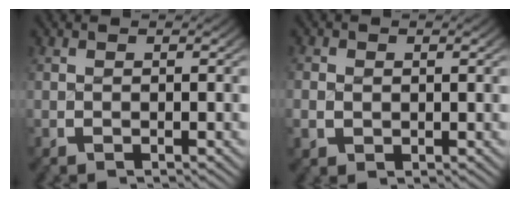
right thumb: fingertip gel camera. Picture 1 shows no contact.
{"total": 1.5, "force": [0.1, 1.3, 0.7], "torque": [-0.017, 0.000, 0.006]}